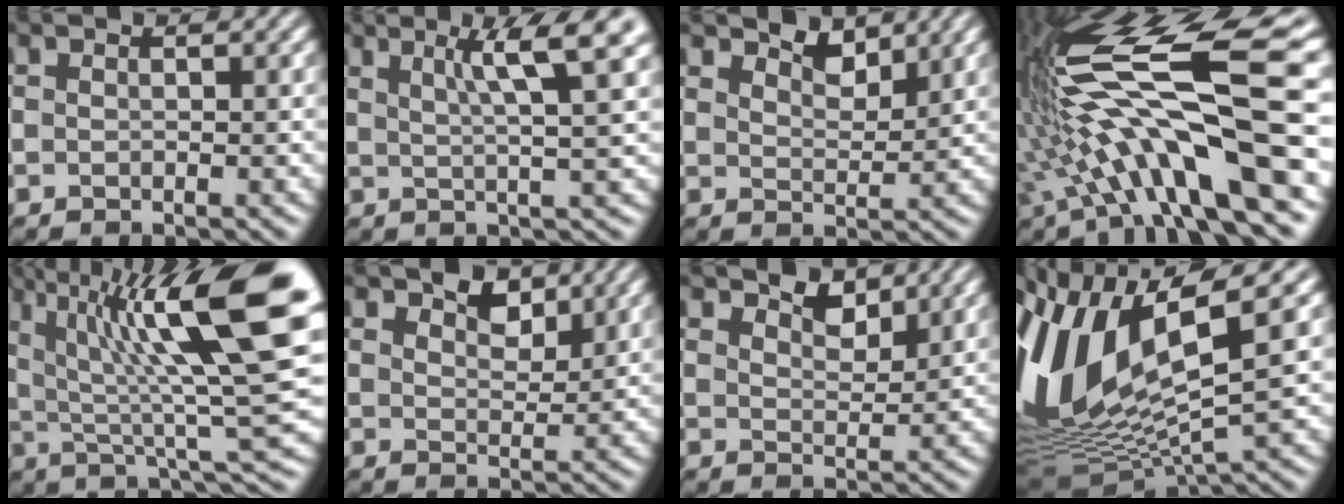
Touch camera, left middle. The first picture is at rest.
{"total": 5.2, "force": [2.7, 0.5, 4.4], "torque": [-0.059, 0.014, 0.042]}
{"total": 2.8, "force": [2.6, 0.7, 0.8], "torque": [-0.012, 0.002, 0.041]}
{"total": 14.5, "force": [-0.6, 3.8, 13.9], "torque": [-0.247, 0.027, -0.011]}
{"total": 14.1, "force": [5.3, 2.7, 12.7], "torque": [-0.189, 0.025, 0.089]}
{"total": 3.6, "force": [2.8, 1.7, 1.6], "torque": [-0.021, 0.009, 0.029]}
{"total": 2.9, "force": [2.6, 0.9, 1.0], "torque": [-0.014, 0.004, 0.037]}
{"total": 12.4, "force": [1.6, 5.2, 11.2], "torque": [-0.247, -0.001, 0.038]}